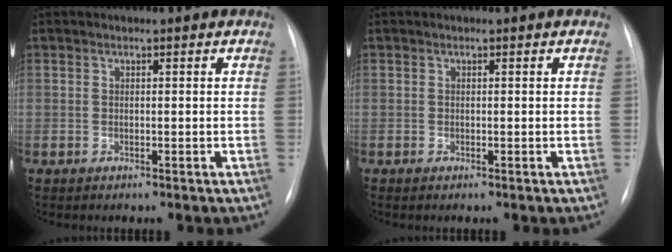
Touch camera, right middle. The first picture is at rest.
{"total": 0.0}